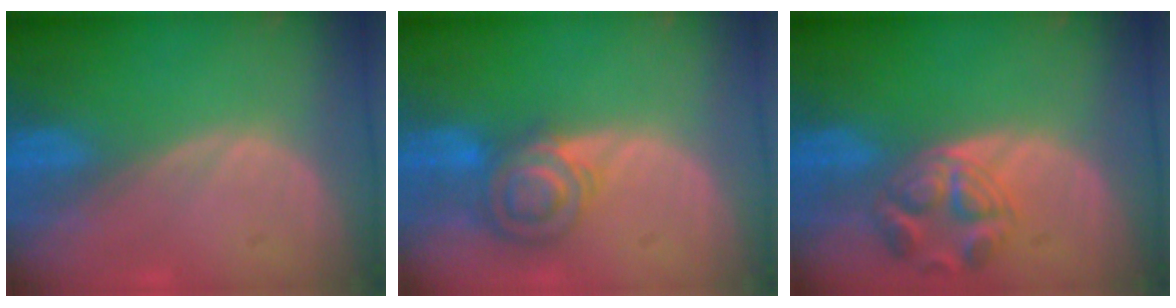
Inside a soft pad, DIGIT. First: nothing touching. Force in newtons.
{"total": 7.3, "press": 6.3, "slide": 3.8}
{"total": 5.6, "press": 5.6, "slide": 0.2}